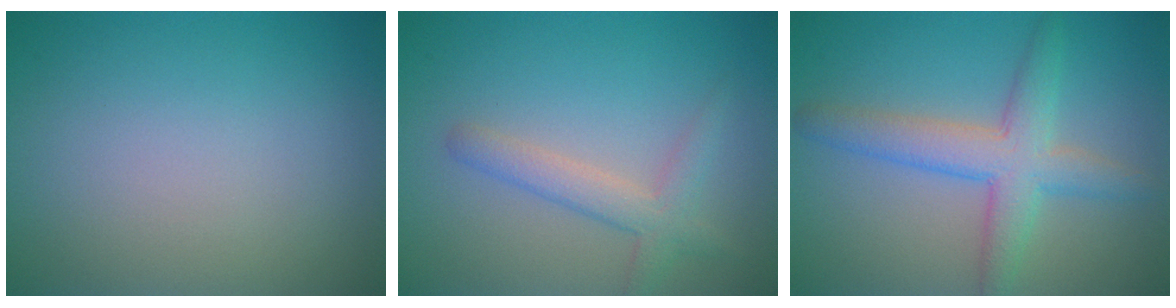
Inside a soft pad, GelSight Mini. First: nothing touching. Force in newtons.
{"total": 2.7, "press": 2.7, "slide": 0.1}
{"total": 4.7, "press": 4.7, "slide": 0.3}